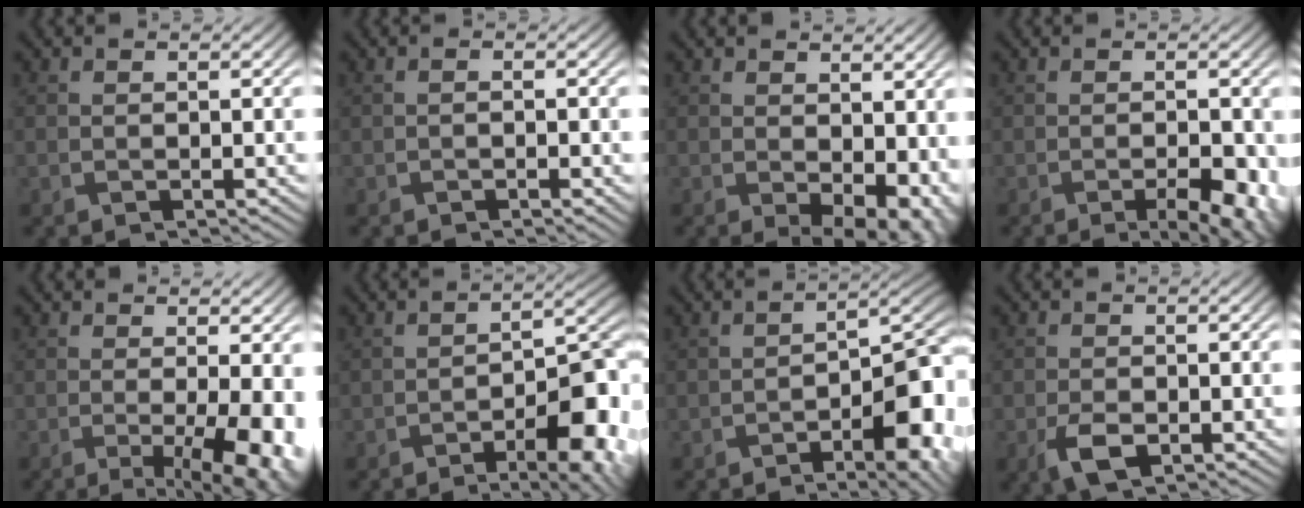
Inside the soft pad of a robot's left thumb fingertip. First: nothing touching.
{"total": 0.5, "force": [-0.1, -0.3, 0.4], "torque": [-0.005, 0.005, -0.002]}
{"total": 6.1, "force": [-0.7, 3.5, 4.9], "torque": [-0.065, -0.030, 0.009]}
{"total": 4.0, "force": [-1.7, 0.9, 3.5], "torque": [-0.057, -0.001, -0.017]}
{"total": 8.0, "force": [-1.5, 1.9, 7.6], "torque": [-0.101, -0.009, -0.013]}
{"total": 9.8, "force": [-4.6, 3.0, 8.1], "torque": [-0.112, -0.009, -0.061]}
{"total": 11.2, "force": [-4.3, 4.1, 9.5], "torque": [-0.117, -0.019, -0.050]}
{"total": 3.5, "force": [-1.6, 1.6, 2.6], "torque": [-0.057, -0.003, -0.030]}